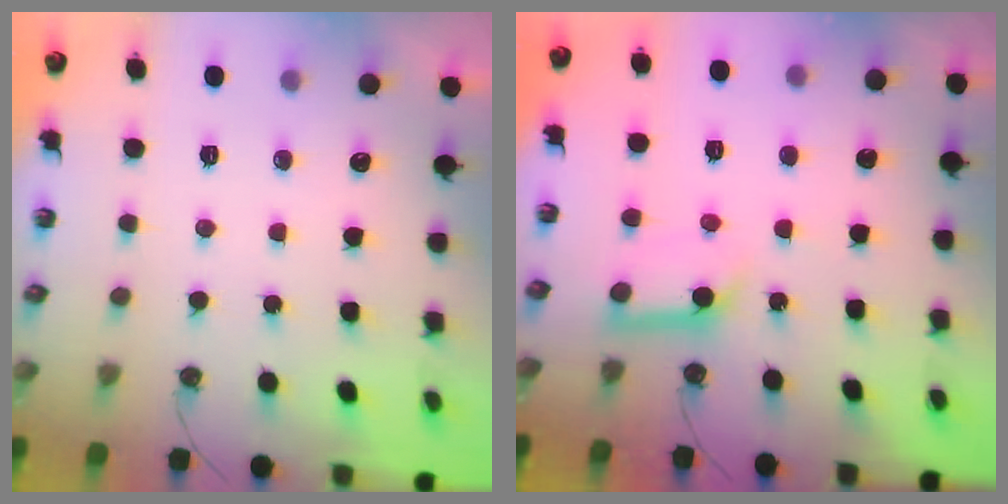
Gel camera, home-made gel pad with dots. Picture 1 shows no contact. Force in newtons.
{"total": 10.2, "press": 10.2, "slide": 1.2}